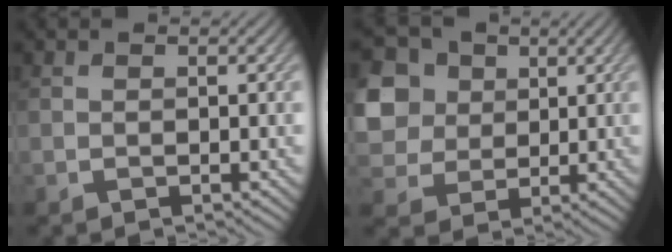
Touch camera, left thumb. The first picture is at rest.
{"total": 10.6, "force": [3.0, 8.7, 5.3], "torque": [-0.174, 0.021, 0.048]}